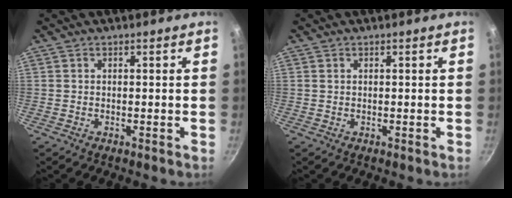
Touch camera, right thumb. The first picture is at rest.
{"total": 0.0}